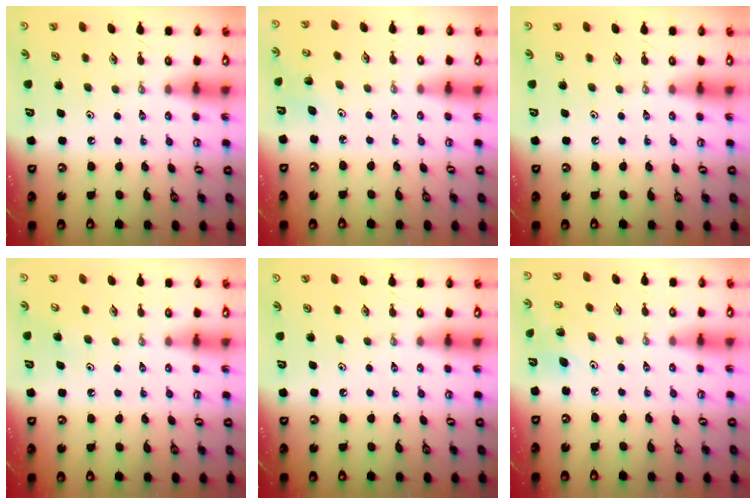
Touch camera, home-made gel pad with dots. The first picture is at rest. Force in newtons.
{"total": 2.9, "press": 2.8, "slide": 0.3}
{"total": 0.0}
{"total": 3.1, "press": 3.0, "slide": 0.2}
{"total": 0.0}
{"total": 3.3, "press": 2.4, "slide": 2.3}